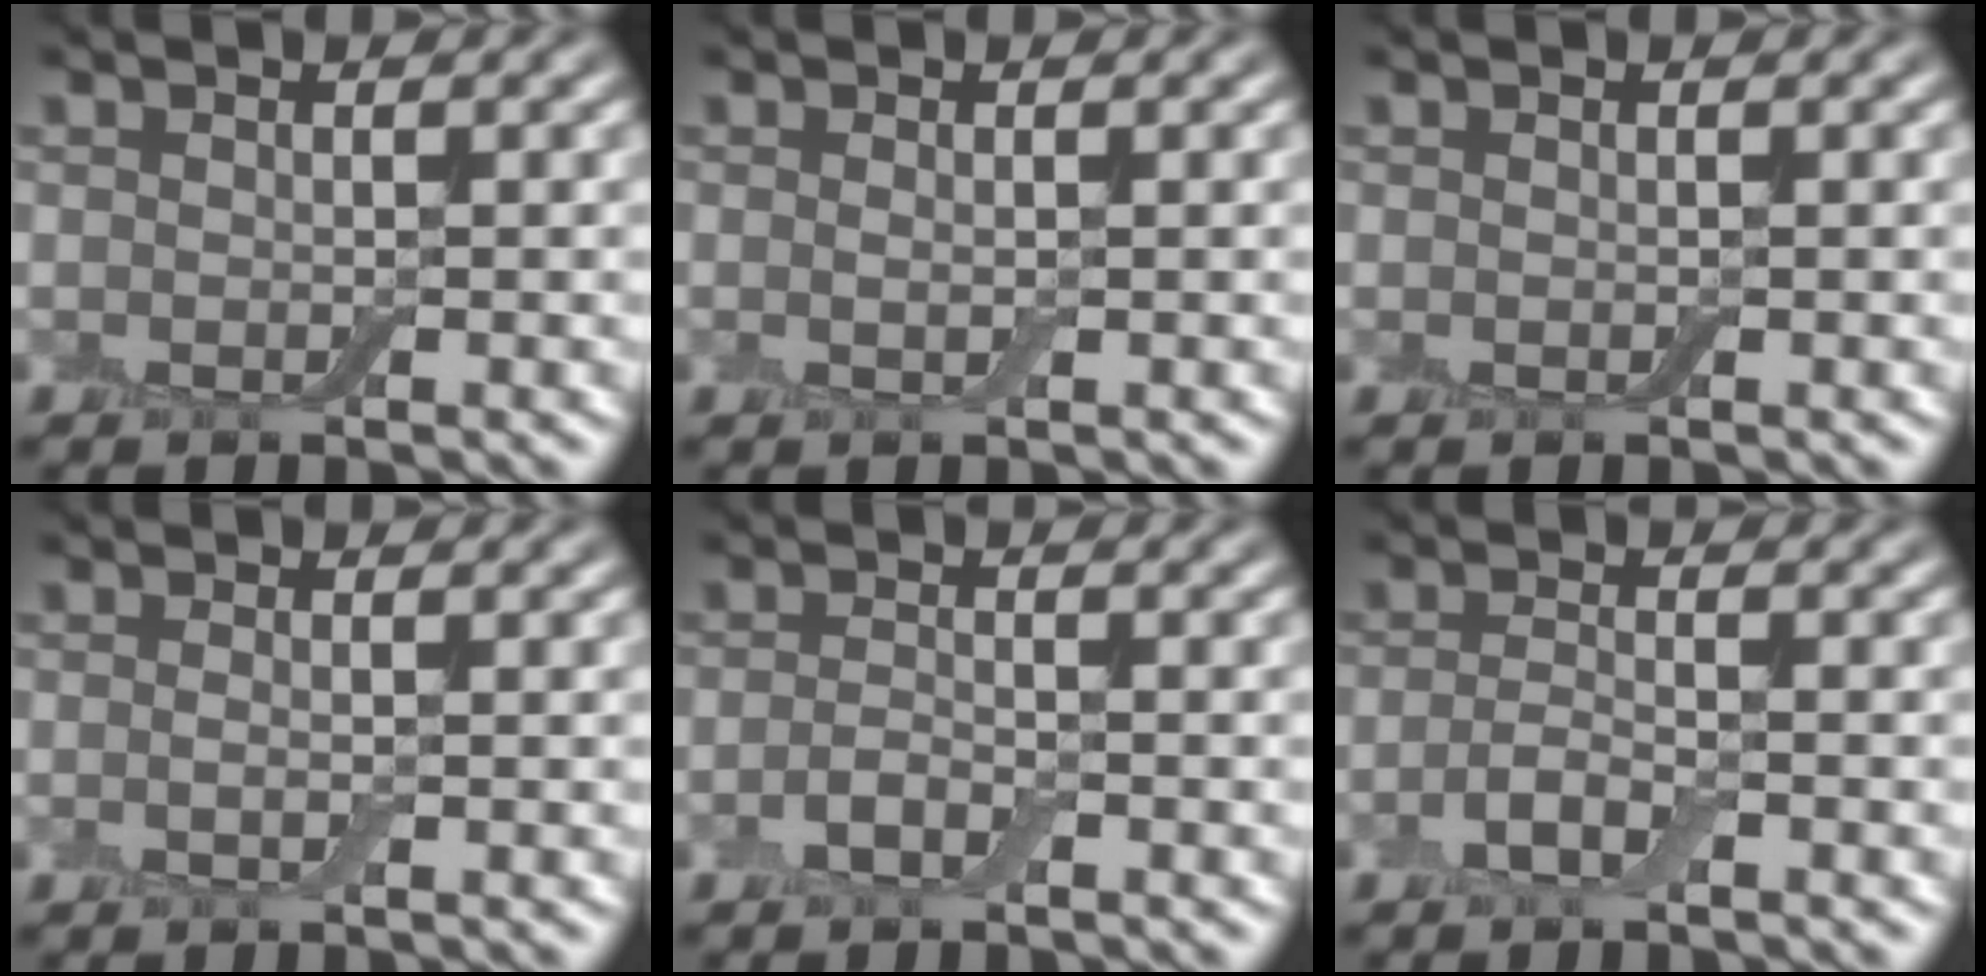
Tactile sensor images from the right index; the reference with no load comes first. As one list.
[{"total": 0.5, "force": [0.2, 0.2, 0.5], "torque": [-0.013, -0.001, 0.002]}, {"total": 0.0}, {"total": 0.6, "force": [-0.1, 0.1, 0.6], "torque": [-0.015, -0.002, -0.003]}, {"total": 1.3, "force": [-0.7, 0.4, 1.0], "torque": [-0.026, 0.004, -0.018]}, {"total": 1.9, "force": [-0.9, 0.6, 1.5], "torque": [-0.037, 0.005, -0.025]}]